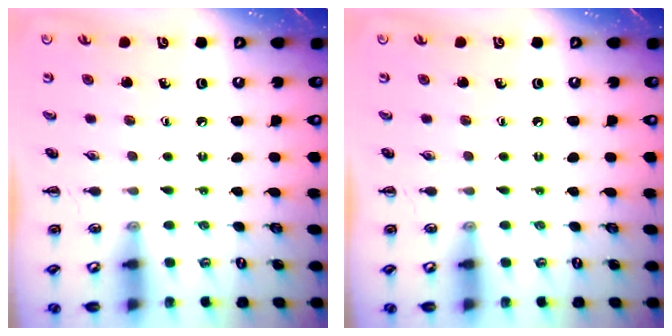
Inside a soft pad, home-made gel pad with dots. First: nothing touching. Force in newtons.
{"total": 0.0}